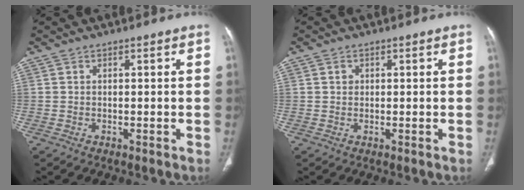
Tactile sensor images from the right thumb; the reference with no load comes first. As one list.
[{"total": 1.1, "force": [0.3, 1.0, 0.4], "torque": [-0.003, 0.001, 0.005]}]